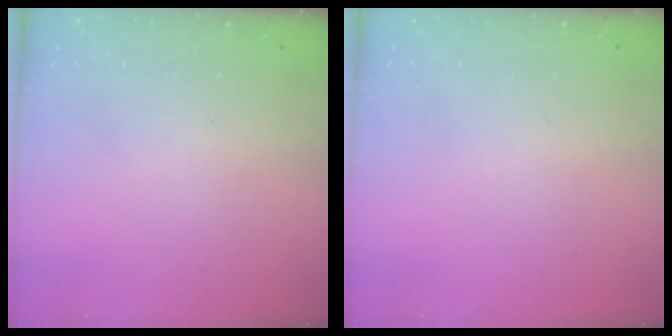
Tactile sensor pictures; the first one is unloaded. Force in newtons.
{"total": 0.0}